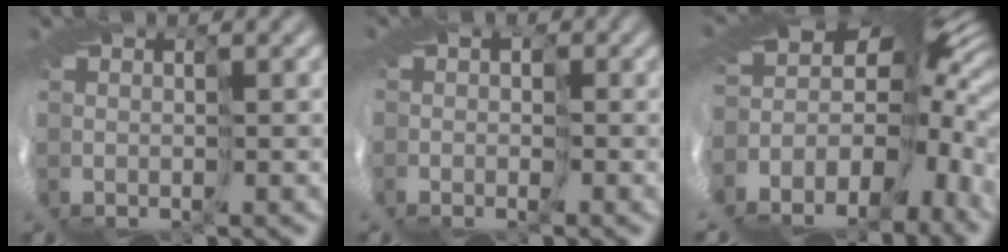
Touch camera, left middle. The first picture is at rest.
{"total": 2.9, "force": [-0.2, 2.6, 1.4], "torque": [-0.020, 0.004, -0.013]}
{"total": 11.2, "force": [-3.0, 5.5, 9.3], "torque": [-0.125, -0.012, -0.004]}